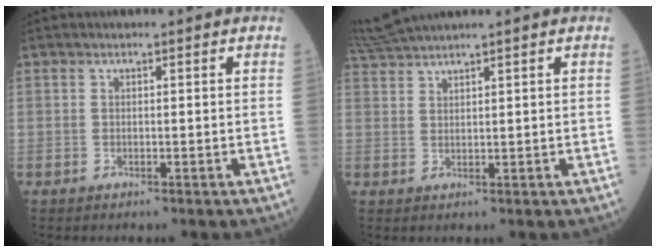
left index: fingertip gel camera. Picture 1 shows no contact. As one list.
[{"total": 4.4, "force": [4.0, -1.1, 1.5], "torque": [-0.048, 0.014, 0.089]}]